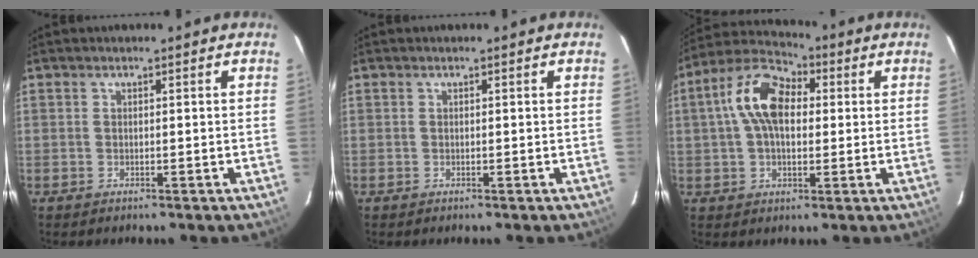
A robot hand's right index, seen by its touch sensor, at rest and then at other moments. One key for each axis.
{"total": 0.0}
{"total": 12.6, "fx": 2.2, "fy": 7.4, "fz": 9.9, "tx": -0.190, "ty": 0.032, "tz": 0.031}